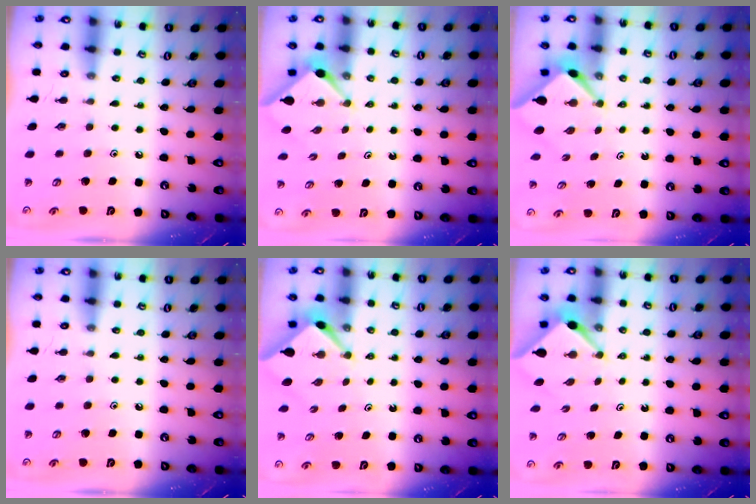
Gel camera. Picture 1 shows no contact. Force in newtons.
{"total": 3.1, "press": 3.1, "slide": 0.2}
{"total": 2.7, "press": 2.7, "slide": 0.2}
{"total": 0.0}
{"total": 2.4, "press": 2.4, "slide": 0.3}
{"total": 3.8, "press": 3.8, "slide": 0.3}